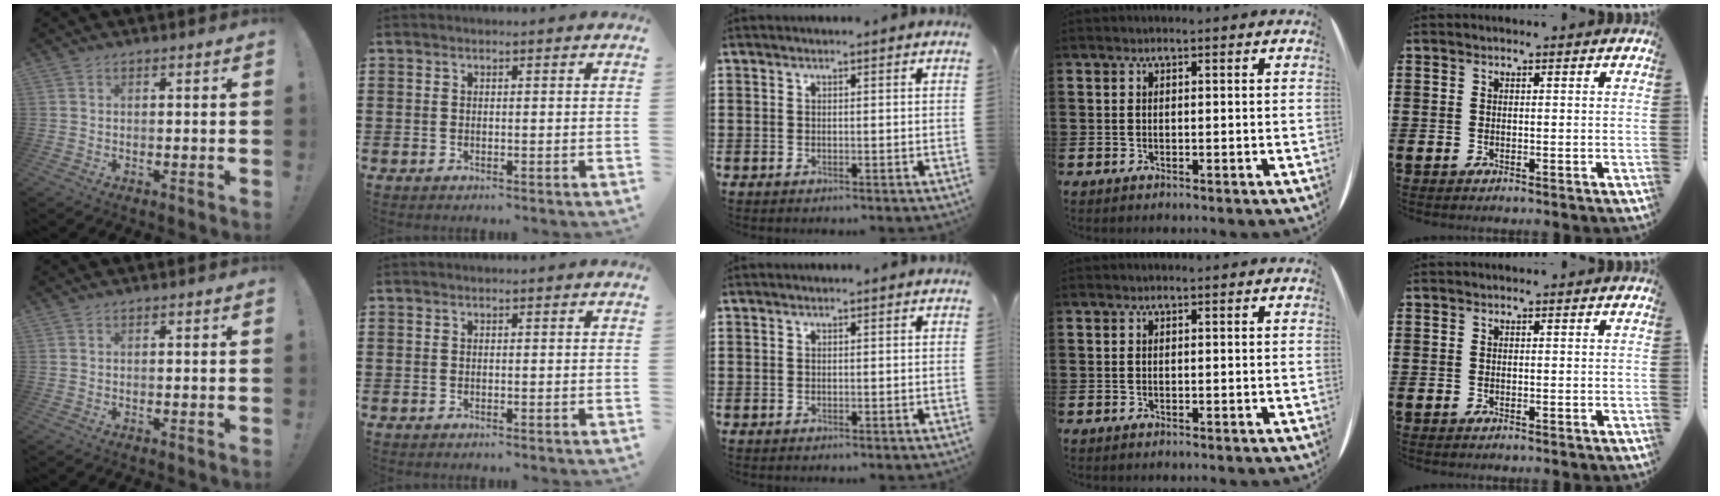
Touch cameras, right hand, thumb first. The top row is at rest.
{}